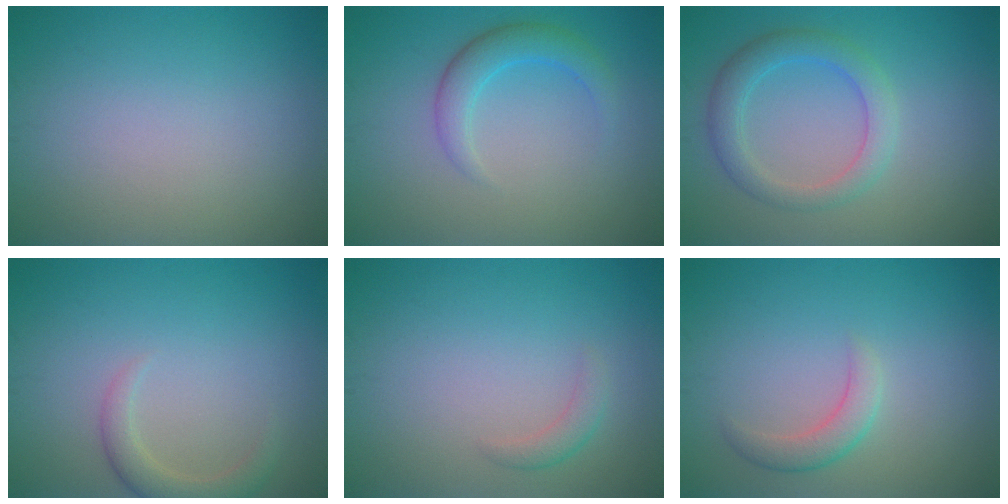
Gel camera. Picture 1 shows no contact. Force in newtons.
{"total": 3.0, "press": 3.0, "slide": 0.1}
{"total": 3.5, "press": 3.5, "slide": 0.2}
{"total": 2.4, "press": 2.3, "slide": 0.3}
{"total": 1.4, "press": 1.4, "slide": 0.0}
{"total": 2.2, "press": 2.1, "slide": 0.1}